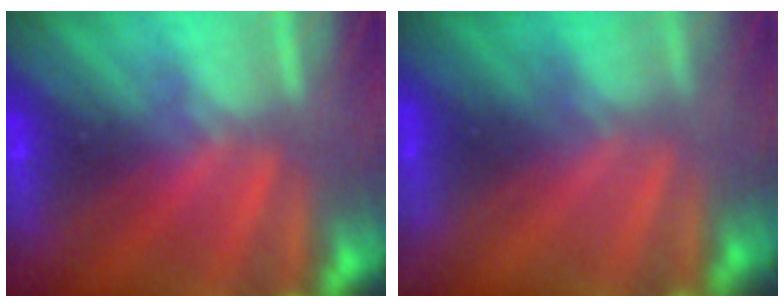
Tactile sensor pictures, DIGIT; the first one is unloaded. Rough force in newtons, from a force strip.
{"total": 6.8}